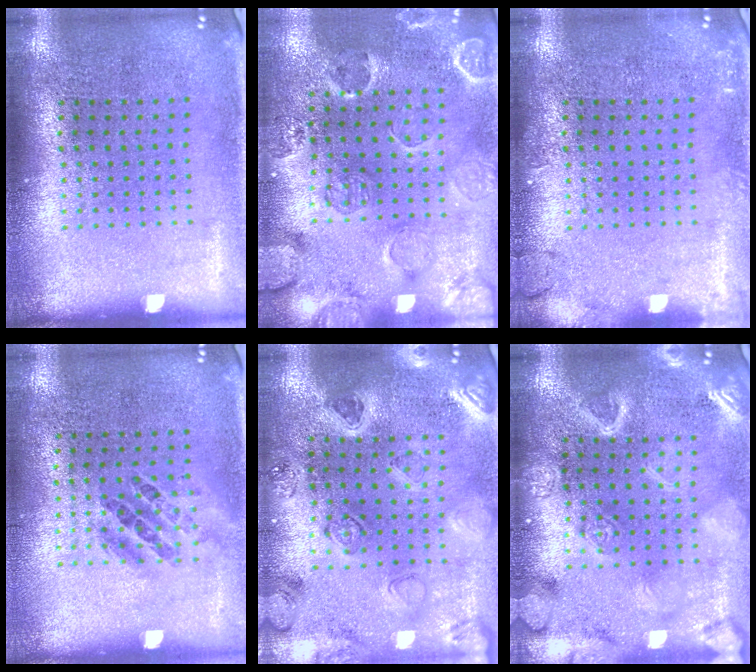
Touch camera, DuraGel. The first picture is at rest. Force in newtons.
{"total": 2.6, "press": 2.0, "slide": 1.7}
{"total": 1.7, "press": 1.7, "slide": 0.3}
{"total": 0.9, "press": 0.8, "slide": 0.5}
{"total": 1.8, "press": 1.7, "slide": 0.2}
{"total": 4.7, "press": 4.7, "slide": 0.5}